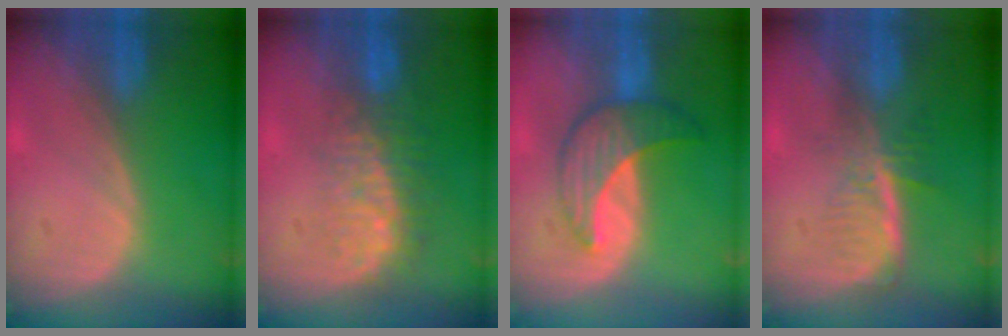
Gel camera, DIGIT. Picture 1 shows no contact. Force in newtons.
{"total": 8.3, "press": 7.4, "slide": 3.7}
{"total": 7.0, "press": 6.9, "slide": 1.5}
{"total": 6.0, "press": 5.2, "slide": 3.0}